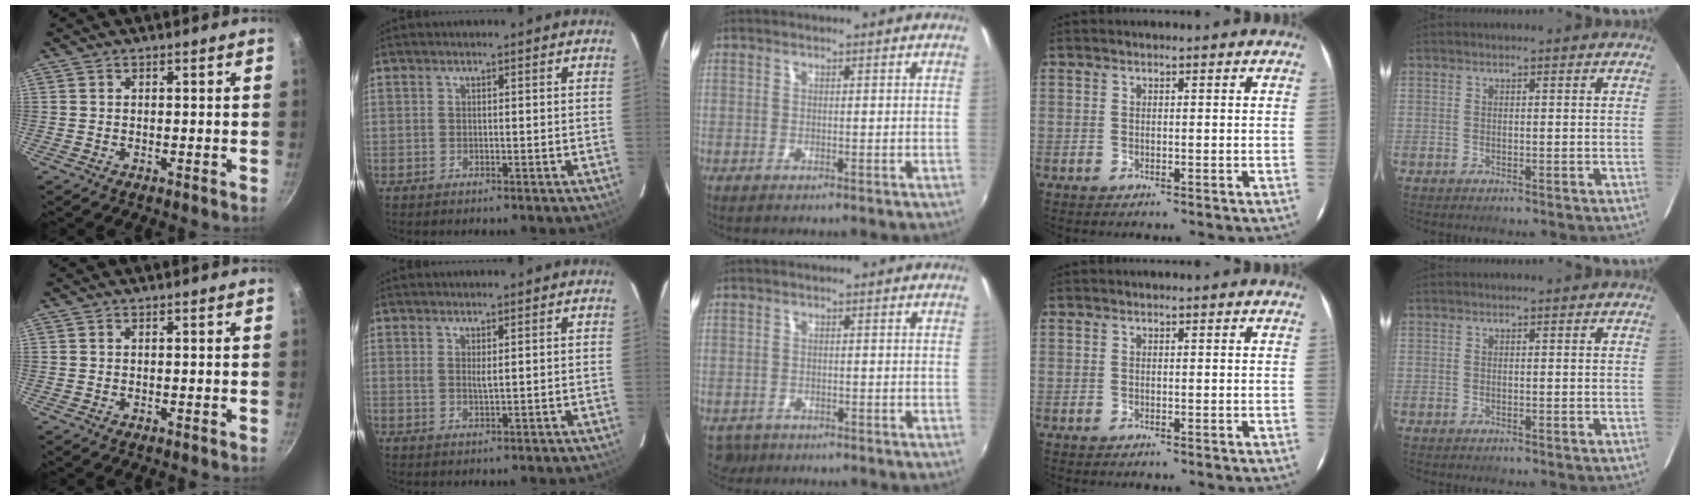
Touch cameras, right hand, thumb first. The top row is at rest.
{"index": {"total": 1.6, "force": [0.6, 0.3, 1.4], "torque": [-0.023, -0.002, 0.011]}, "middle": {"total": 2.9, "force": [-1.8, 2.2, 0.8], "torque": [-0.021, -0.007, -0.026]}}